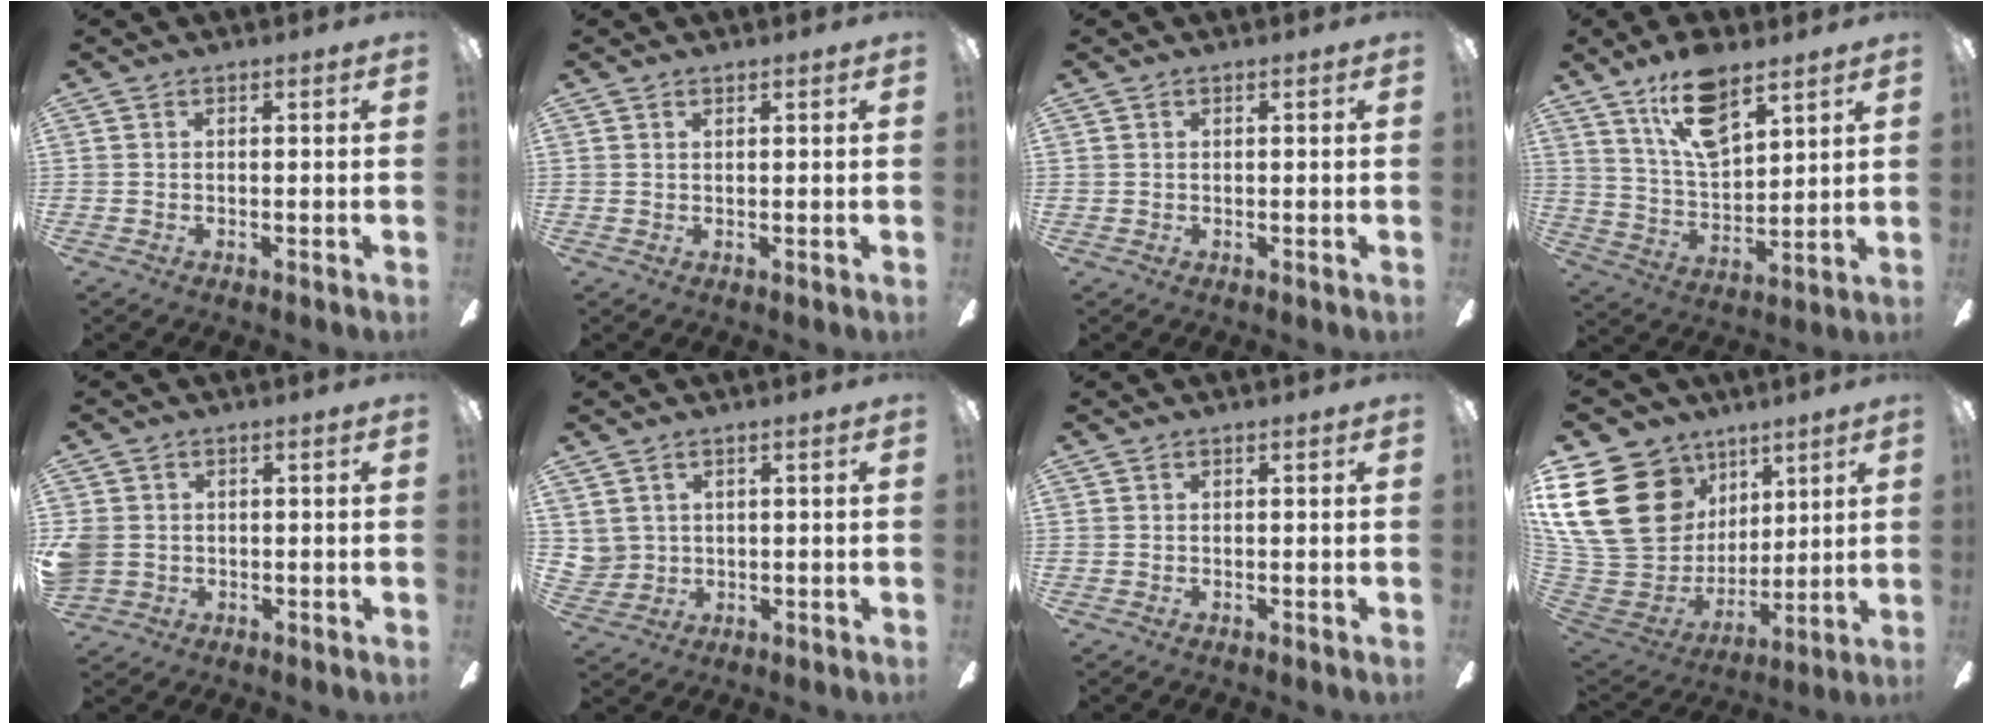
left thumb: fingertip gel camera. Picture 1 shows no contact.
{"total": 0.6, "force": [0.5, 0.1, 0.2], "torque": [-0.004, 0.001, 0.010]}
{"total": 0.0}
{"total": 14.7, "force": [9.8, 6.2, 9.0], "torque": [-0.163, -0.035, 0.174]}
{"total": 4.1, "force": [0.2, 3.9, 1.4], "torque": [-0.036, 0.009, 0.007]}
{"total": 3.5, "force": [2.0, 2.8, 0.0], "torque": [-0.015, 0.000, 0.040]}
{"total": 0.0}
{"total": 25.5, "force": [9.5, 19.6, 13.2], "torque": [-0.288, -0.046, 0.201]}